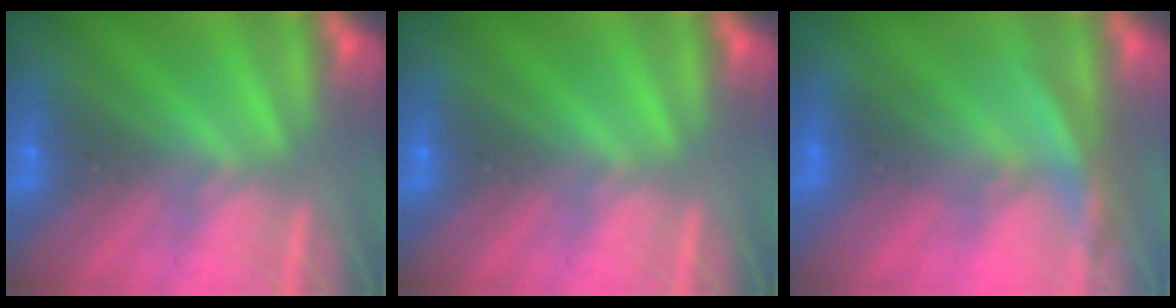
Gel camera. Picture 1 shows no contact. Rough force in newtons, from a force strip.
{"total": 0.0}
{"total": 2.9}